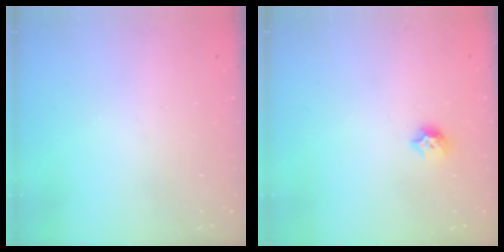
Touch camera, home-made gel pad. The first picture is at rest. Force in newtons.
{"total": 6.3, "press": 6.3, "slide": 0.8}